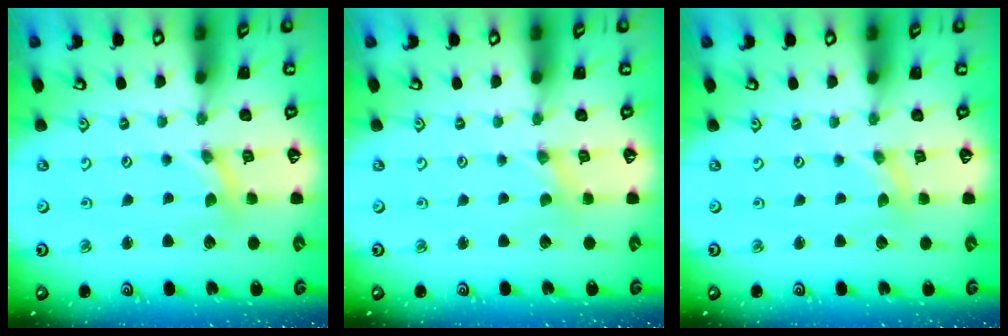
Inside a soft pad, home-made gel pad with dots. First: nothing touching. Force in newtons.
{"total": 0.0}
{"total": 0.0}